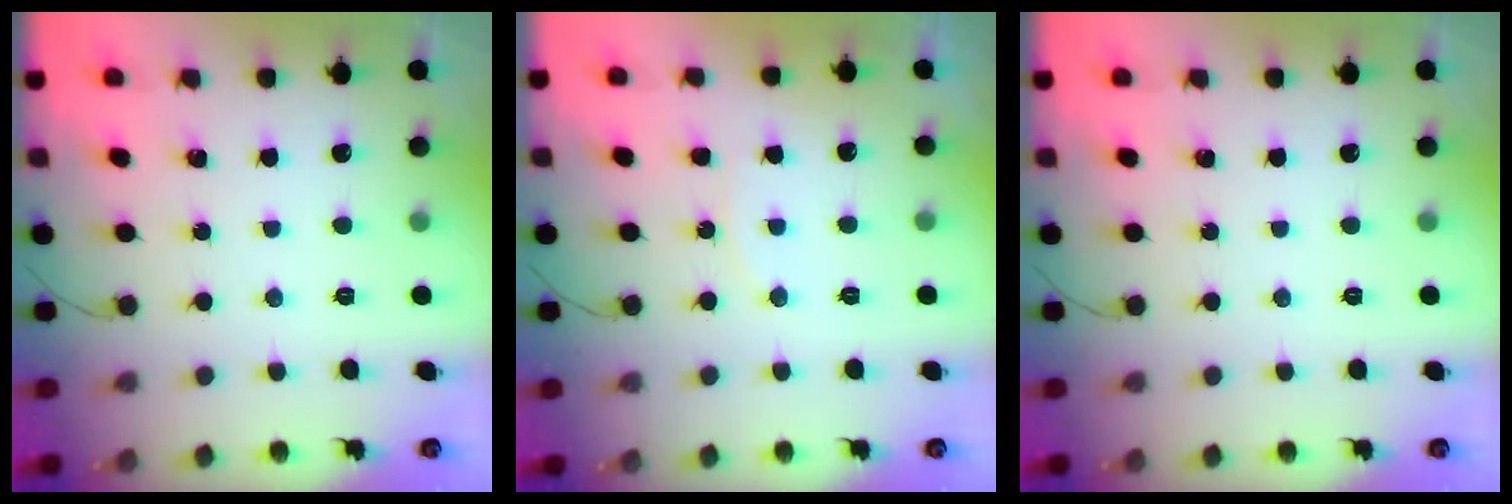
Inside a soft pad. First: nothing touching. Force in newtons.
{"total": 6.0, "press": 6.0, "slide": 0.5}
{"total": 0.0}